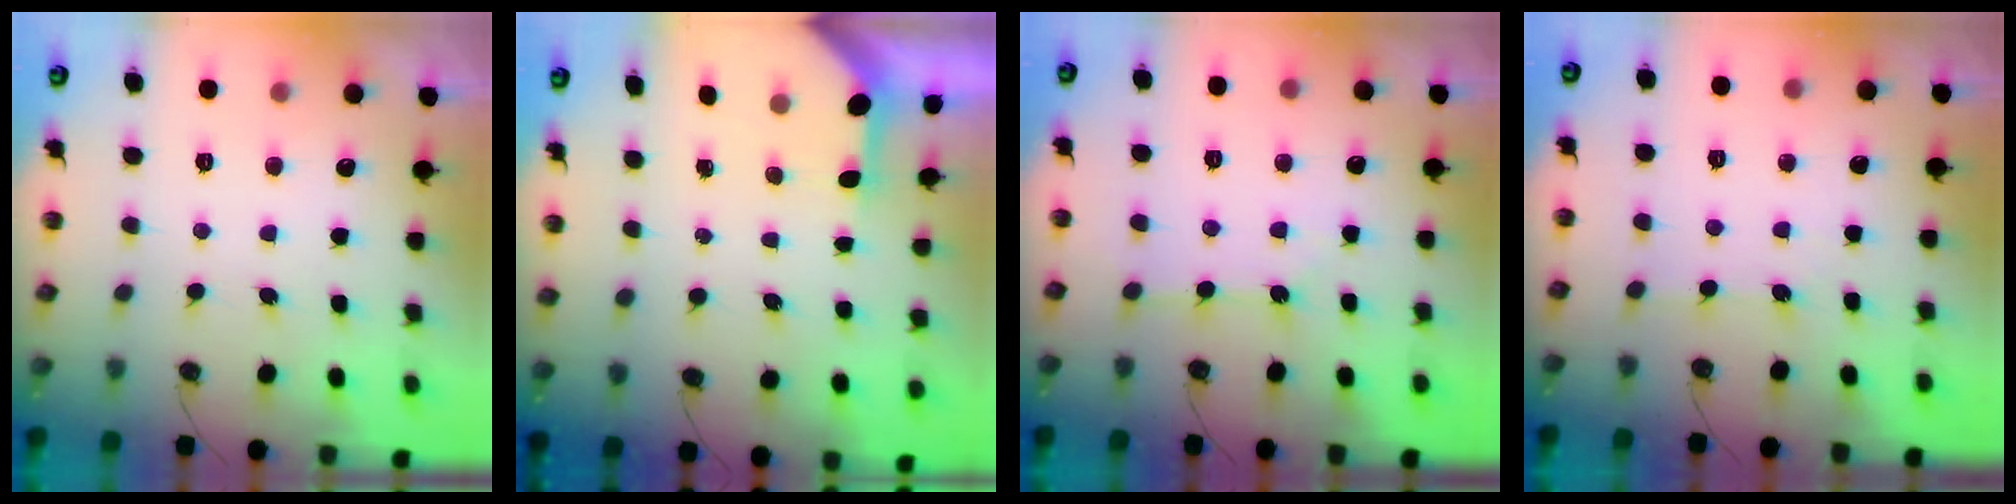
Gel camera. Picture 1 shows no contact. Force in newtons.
{"total": 2.9, "press": 2.9, "slide": 0.2}
{"total": 2.7, "press": 2.7, "slide": 0.5}
{"total": 2.7, "press": 2.7, "slide": 0.4}